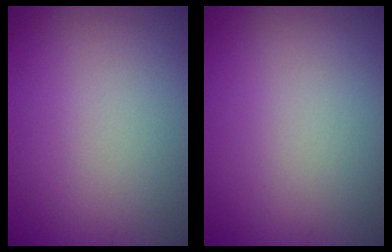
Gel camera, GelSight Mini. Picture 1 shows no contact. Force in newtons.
{"total": 0.0}